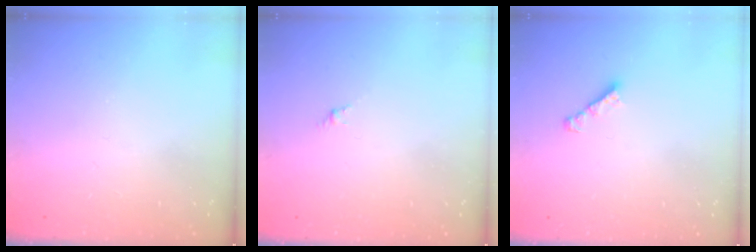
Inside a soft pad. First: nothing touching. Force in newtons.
{"total": 1.1, "press": 1.0, "slide": 0.5}
{"total": 2.4, "press": 2.4, "slide": 0.1}